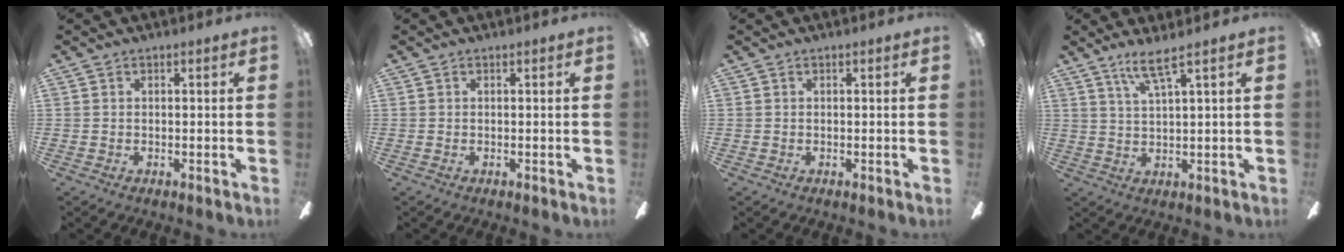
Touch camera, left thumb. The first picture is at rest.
{"total": 0.0}
{"total": 0.0}
{"total": 5.7, "force": [4.0, 0.3, 4.0], "torque": [-0.089, -0.010, 0.069]}